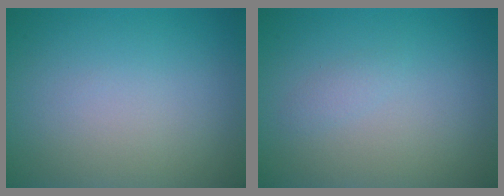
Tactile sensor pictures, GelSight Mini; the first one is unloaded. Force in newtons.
{"total": 0.7, "press": 0.7, "slide": 0.0}